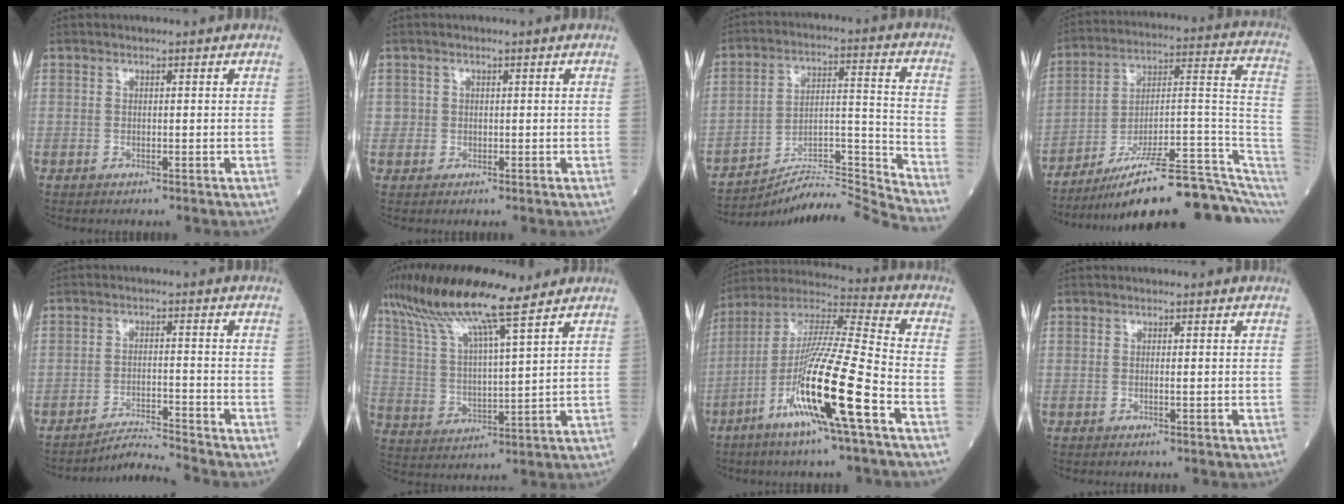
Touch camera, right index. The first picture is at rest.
{"total": 1.0, "force": [0.1, 1.0, 0.0], "torque": [0.008, 0.006, 0.002]}
{"total": 14.7, "force": [-14.1, -3.8, 1.1], "torque": [-0.004, 0.035, -0.229]}
{"total": 22.2, "force": [-16.1, 2.3, 15.1], "torque": [-0.145, 0.042, -0.242]}
{"total": 5.1, "force": [-4.5, -2.3, -0.6], "torque": [-0.001, -0.013, -0.075]}
{"total": 16.2, "force": [12.0, 1.2, 10.9], "torque": [-0.213, 0.026, 0.221]}
{"total": 17.9, "force": [-7.2, -0.5, 16.4], "torque": [-0.325, -0.018, -0.139]}
{"total": 0.5, "force": [0.0, -0.1, 0.5], "torque": [-0.011, 0.001, 0.000]}